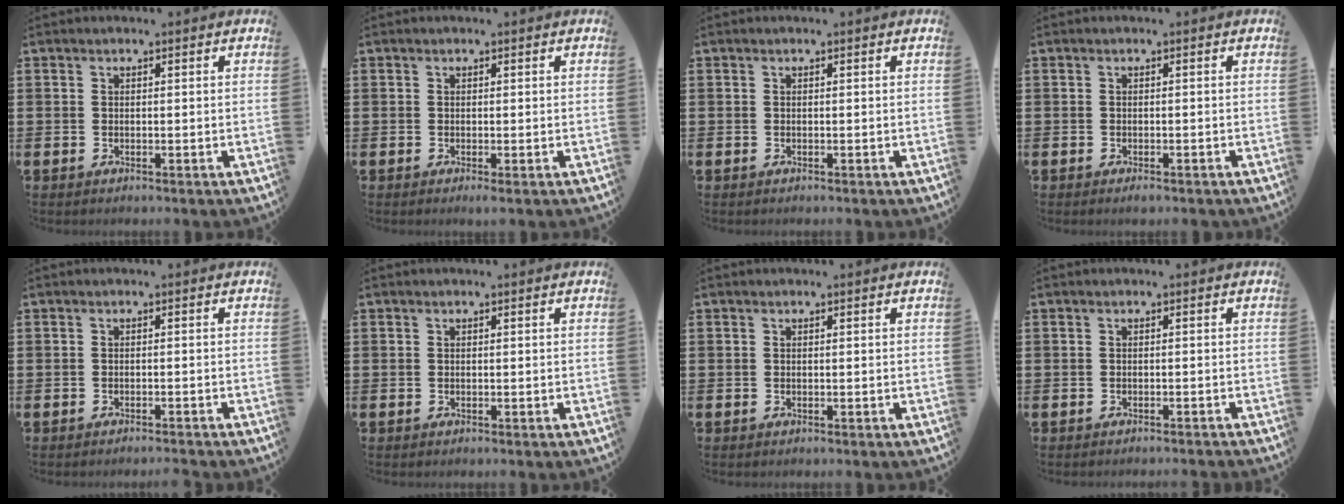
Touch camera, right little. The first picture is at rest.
{"total": 0.8, "force": [0.0, 0.1, 0.8], "torque": [-0.014, 0.000, 0.000]}
{"total": 0.0}
{"total": 0.7, "force": [-0.4, 0.1, 0.5], "torque": [-0.002, -0.006, -0.009]}
{"total": 0.8, "force": [-0.8, -0.2, 0.1], "torque": [-0.002, 0.000, -0.017]}
{"total": 0.0}
{"total": 0.0}
{"total": 0.6, "force": [-0.5, -0.2, 0.0], "torque": [0.000, -0.001, -0.011]}